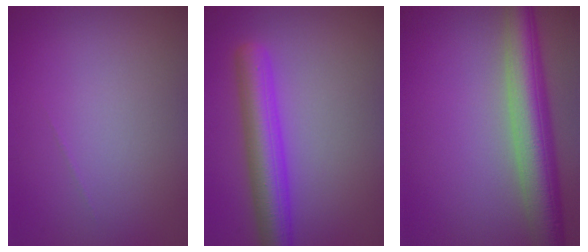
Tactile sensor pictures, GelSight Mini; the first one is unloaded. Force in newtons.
{"total": 5.7, "press": 5.7, "slide": 0.1}
{"total": 7.2, "press": 7.1, "slide": 0.4}